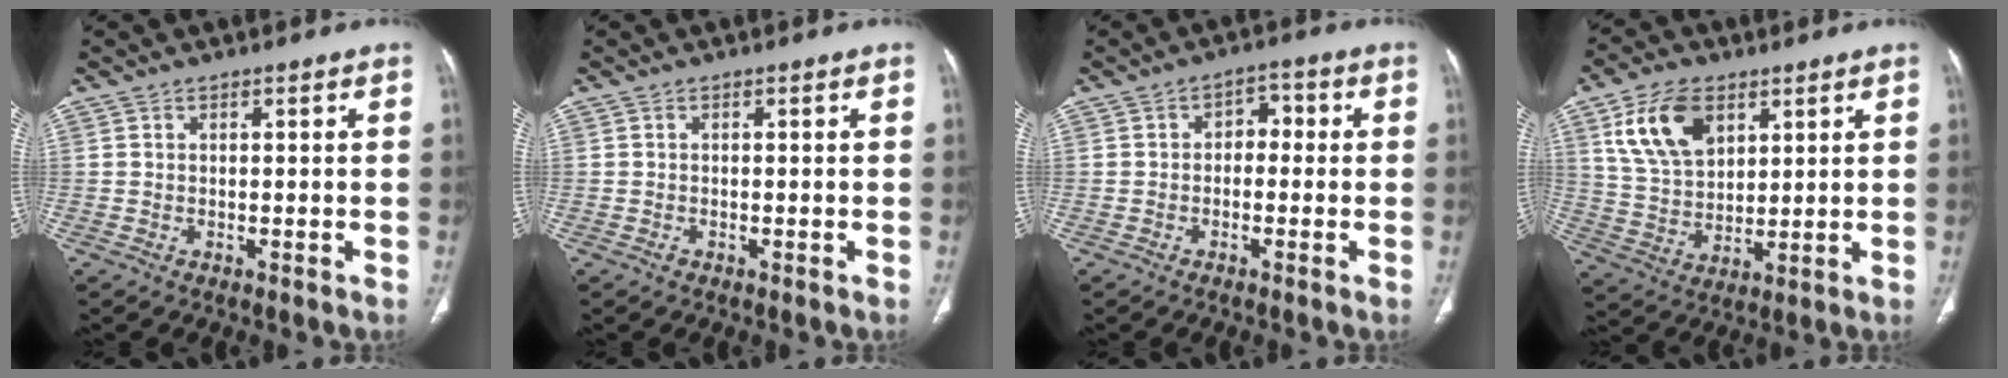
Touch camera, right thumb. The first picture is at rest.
{"total": 0.5, "force": [-0.3, 0.4, 0.2], "torque": [-0.002, 0.001, -0.008]}
{"total": 3.9, "force": [-0.2, 2.7, 2.7], "torque": [-0.020, 0.021, -0.014]}
{"total": 13.1, "force": [6.0, 8.1, 8.4], "torque": [-0.139, -0.017, 0.123]}